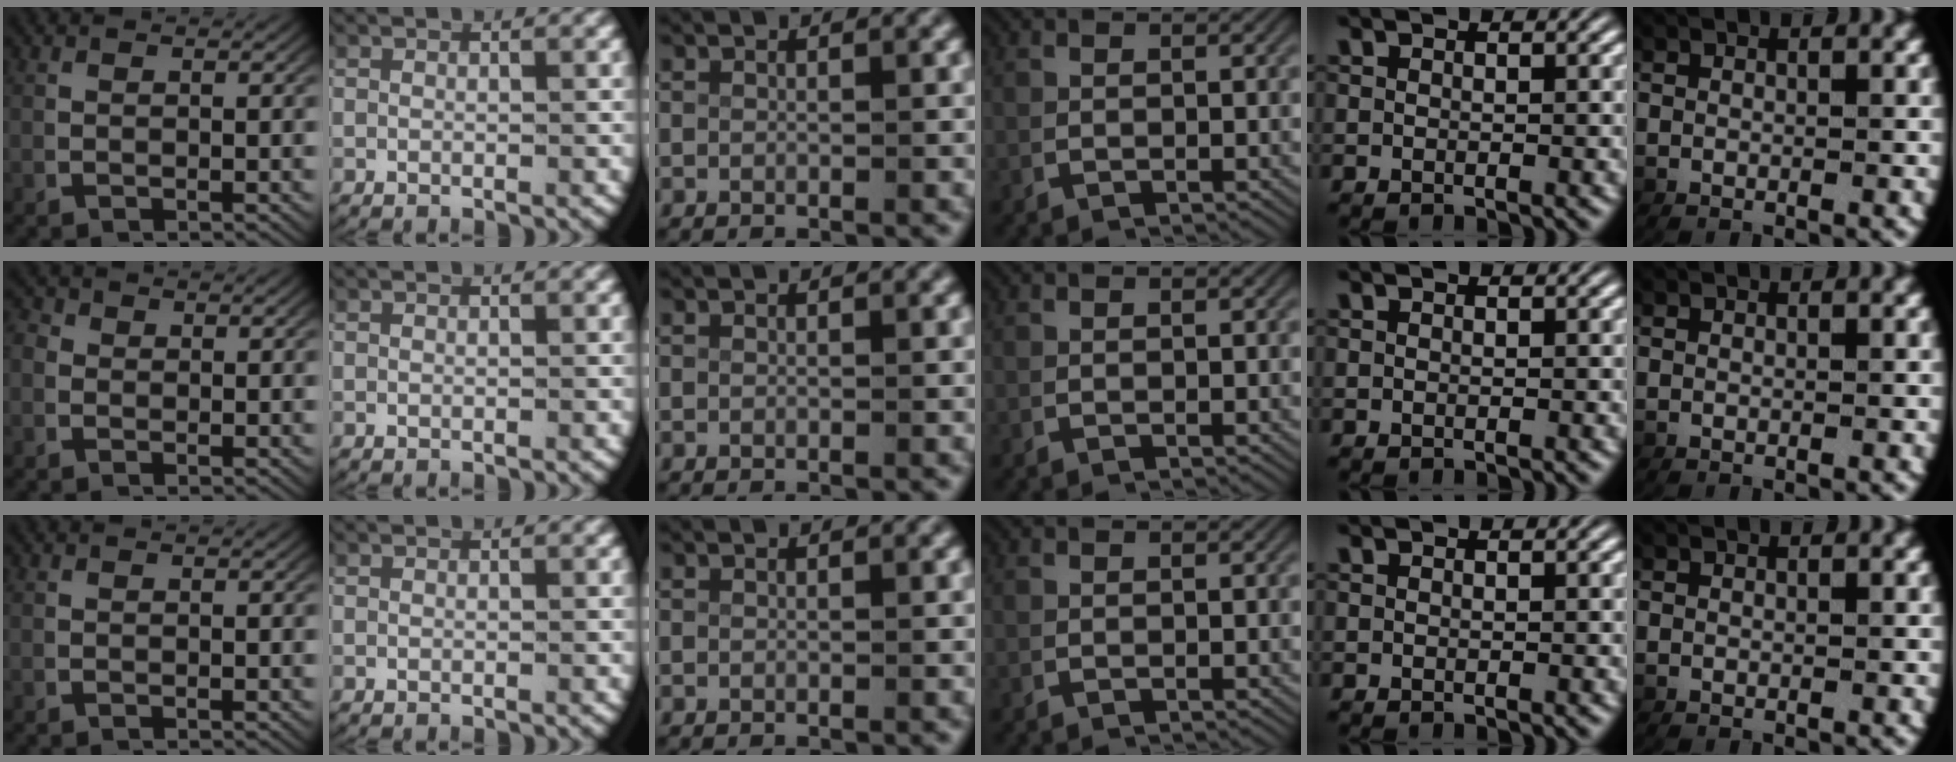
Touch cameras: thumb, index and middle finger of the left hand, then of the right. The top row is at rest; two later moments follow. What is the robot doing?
{"motion": "lift_and_place", "object": "plastic wrap"}